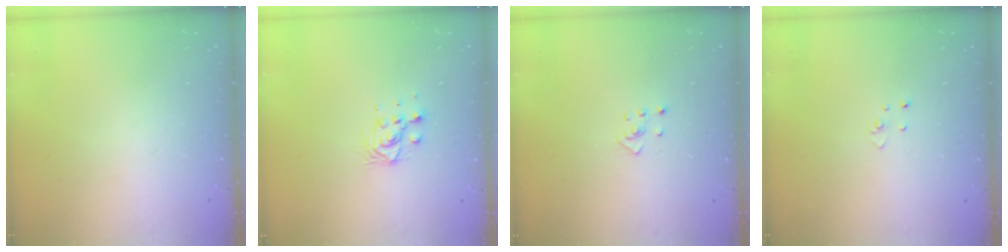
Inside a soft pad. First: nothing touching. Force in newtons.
{"total": 6.4, "press": 6.4, "slide": 0.4}
{"total": 2.4, "press": 2.3, "slide": 0.4}
{"total": 2.9, "press": 2.9, "slide": 0.2}